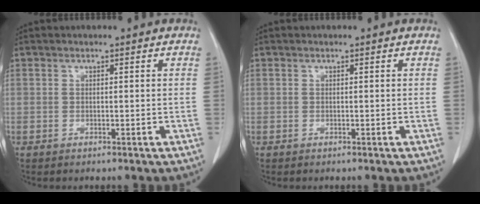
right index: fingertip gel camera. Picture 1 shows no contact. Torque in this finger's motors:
{"motor_torque": [0.00, 0.00, 0.00, 0.00]}